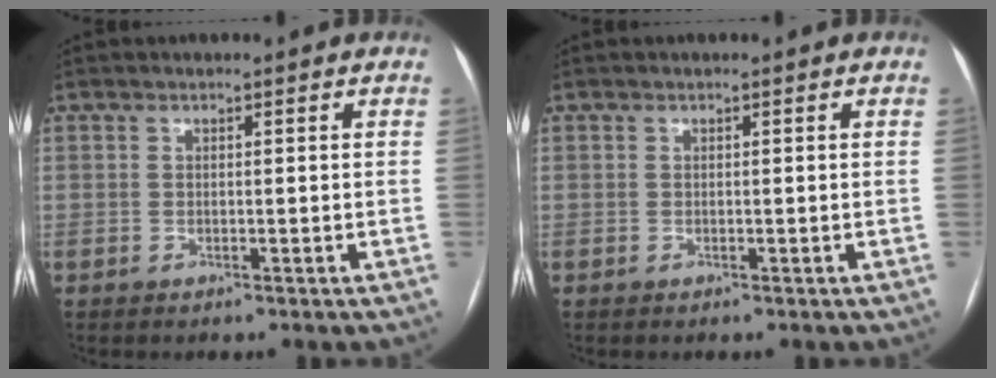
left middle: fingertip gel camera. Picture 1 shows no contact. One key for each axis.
{"total": 0.0}